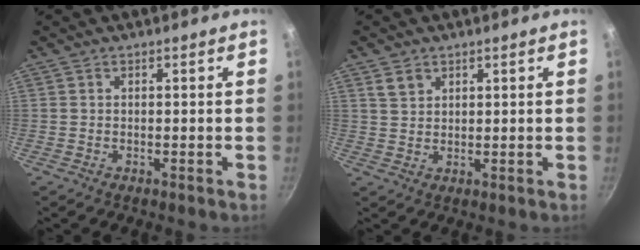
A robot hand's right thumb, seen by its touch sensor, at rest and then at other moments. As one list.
[{"total": 2.9, "force": [1.6, 2.2, 1.0], "torque": [-0.007, -0.001, 0.032]}]